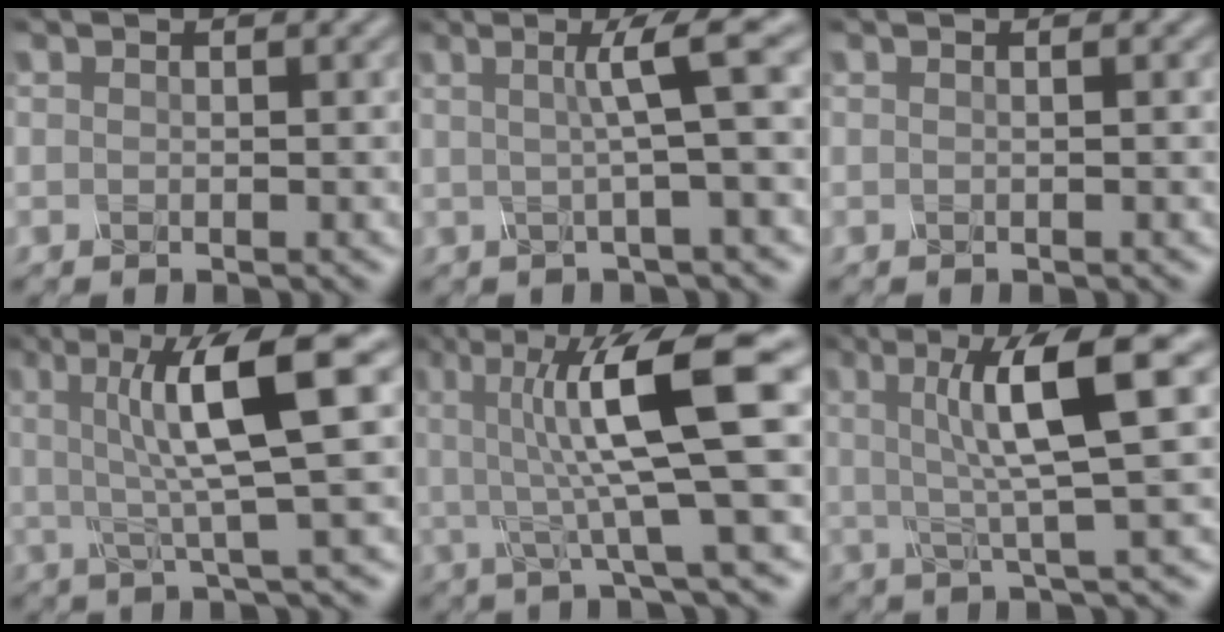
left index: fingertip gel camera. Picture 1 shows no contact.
{"total": 4.9, "force": [0.8, 0.5, 4.8], "torque": [-0.070, 0.014, 0.009]}
{"total": 0.8, "force": [0.1, 0.3, 0.7], "torque": [-0.003, 0.002, -0.006]}
{"total": 9.4, "force": [2.1, 1.7, 9.0], "torque": [-0.127, 0.010, 0.032]}
{"total": 10.3, "force": [2.0, 2.0, 9.9], "torque": [-0.155, 0.004, 0.033]}
{"total": 8.5, "force": [2.1, 1.4, 8.1], "torque": [-0.118, 0.014, 0.032]}